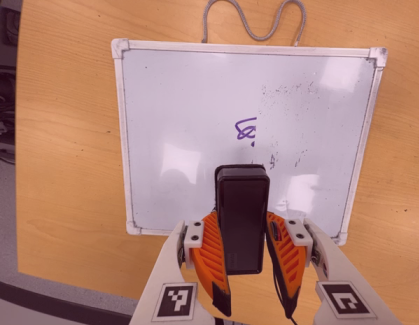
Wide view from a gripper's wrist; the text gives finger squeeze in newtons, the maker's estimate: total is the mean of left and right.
{"total": 6.4, "left": 5.5, "right": 7.4}